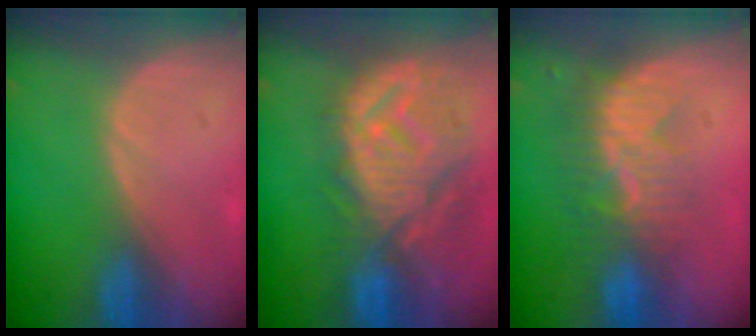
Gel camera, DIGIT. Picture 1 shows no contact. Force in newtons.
{"total": 12.6, "press": 11.1, "slide": 5.9}
{"total": 8.6, "press": 7.8, "slide": 3.5}